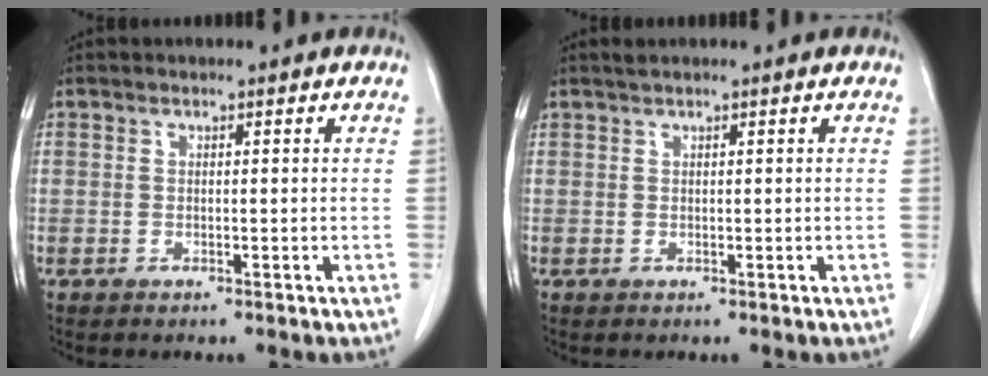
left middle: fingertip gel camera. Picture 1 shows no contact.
{"total": 0.7, "force": [0.6, -0.2, 0.3], "torque": [-0.014, 0.006, 0.017]}